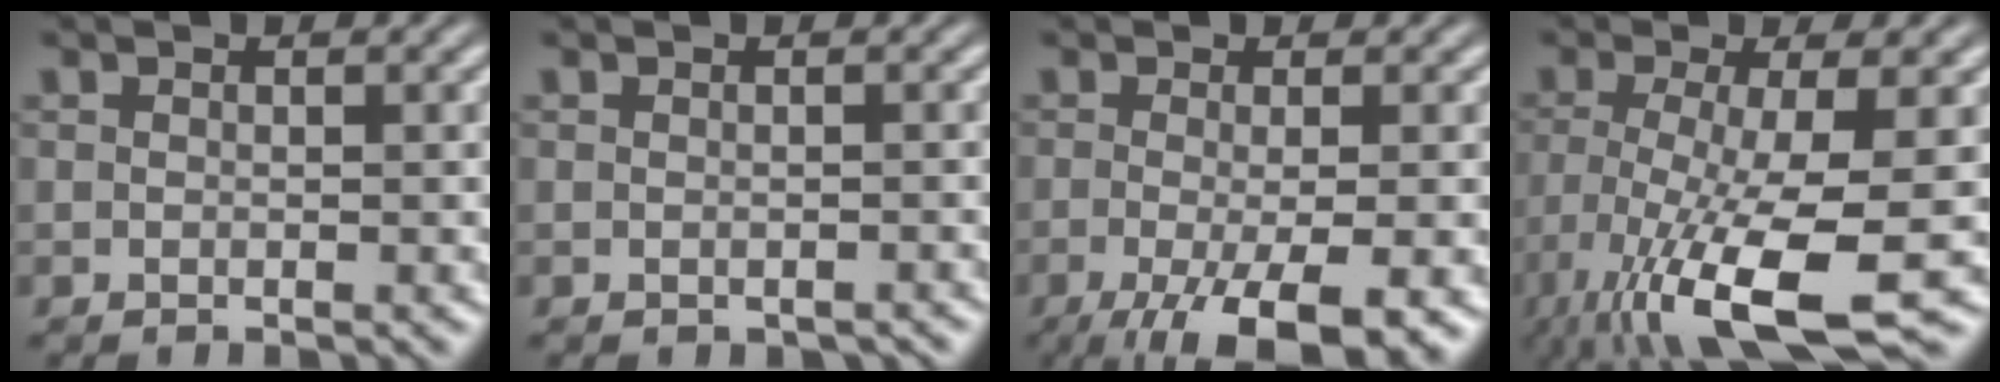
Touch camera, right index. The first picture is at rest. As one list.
[{"total": 1.0, "force": [-0.9, 0.3, 0.1], "torque": [-0.007, -0.005, -0.012]}, {"total": 7.5, "force": [-4.4, 2.2, 5.6], "torque": [-0.104, -0.049, -0.045]}, {"total": 9.2, "force": [-4.2, 2.9, 7.7], "torque": [-0.155, -0.057, -0.036]}]